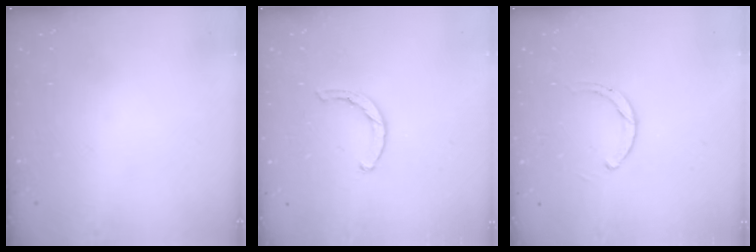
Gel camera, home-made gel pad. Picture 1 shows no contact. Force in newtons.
{"total": 1.9, "press": 1.9, "slide": 0.3}
{"total": 1.9, "press": 1.9, "slide": 0.2}